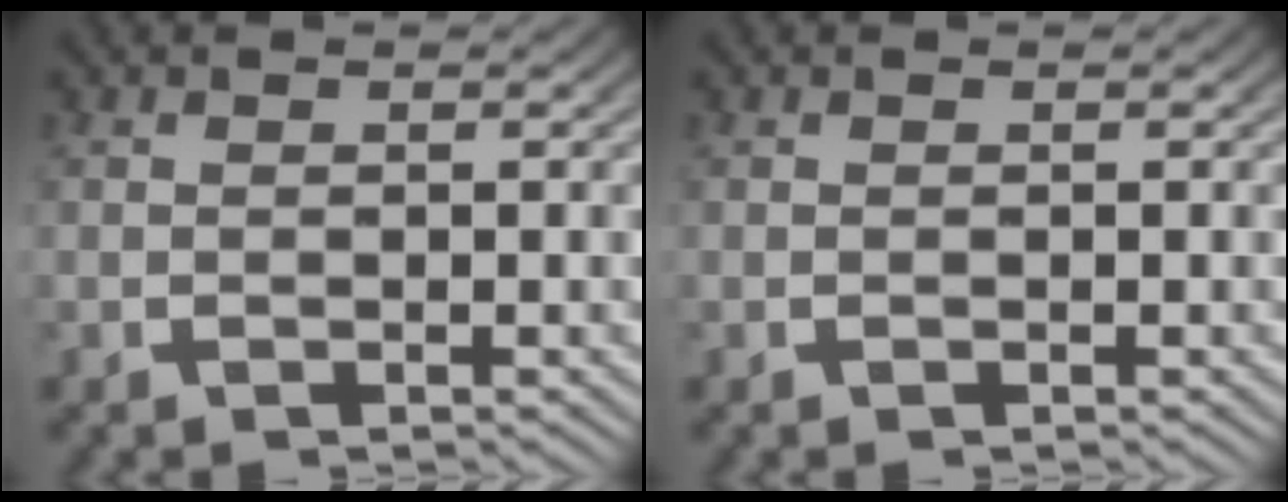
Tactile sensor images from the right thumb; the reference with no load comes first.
{"total": 0.0}